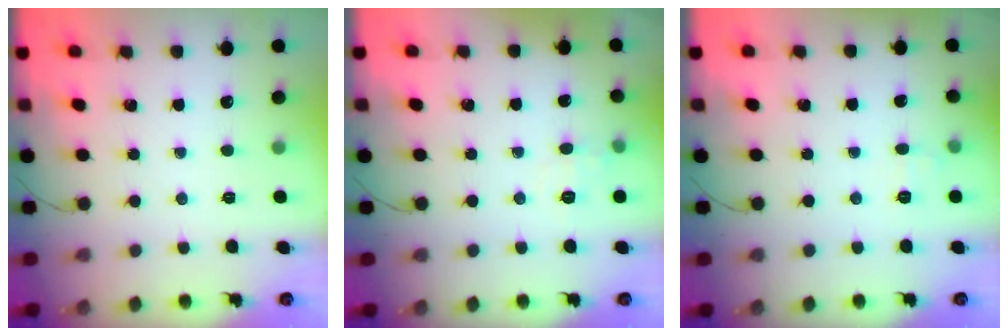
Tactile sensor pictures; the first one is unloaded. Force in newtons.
{"total": 5.9, "press": 5.7, "slide": 1.6}
{"total": 5.6, "press": 5.4, "slide": 1.4}